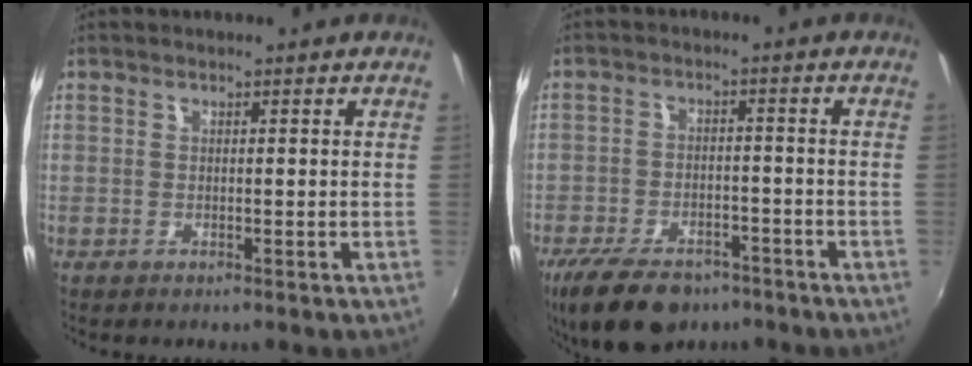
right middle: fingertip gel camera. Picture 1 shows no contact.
{"total": 13.4, "force": [-9.5, 6.7, 6.7], "torque": [-0.161, -0.020, -0.153]}